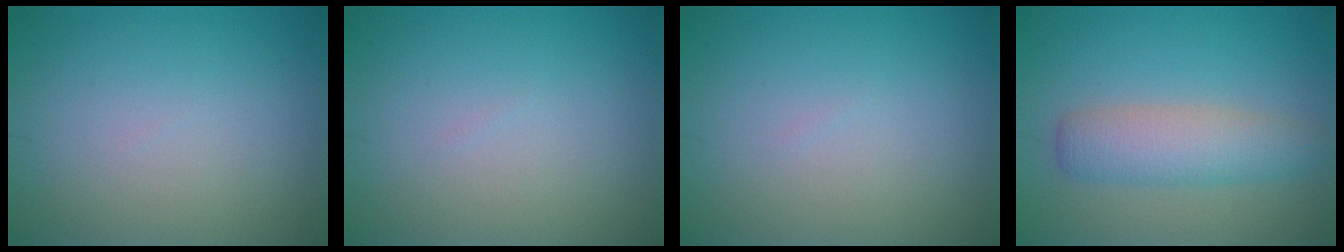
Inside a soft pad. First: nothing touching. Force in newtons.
{"total": 0.0}
{"total": 0.0}
{"total": 4.1, "press": 4.1, "slide": 0.2}